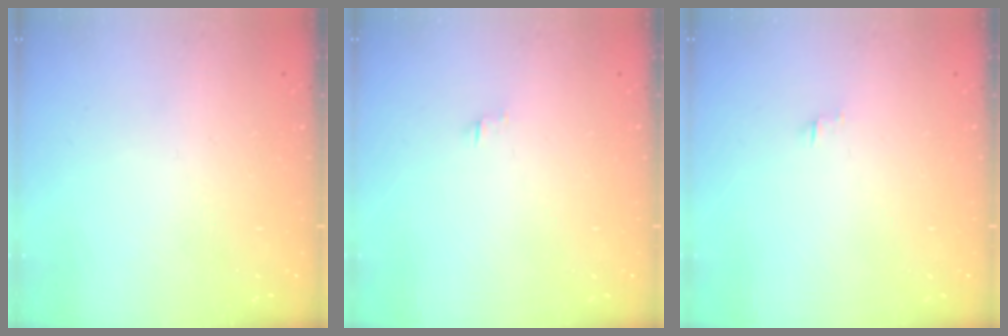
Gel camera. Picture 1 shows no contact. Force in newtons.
{"total": 0.0}
{"total": 0.0}